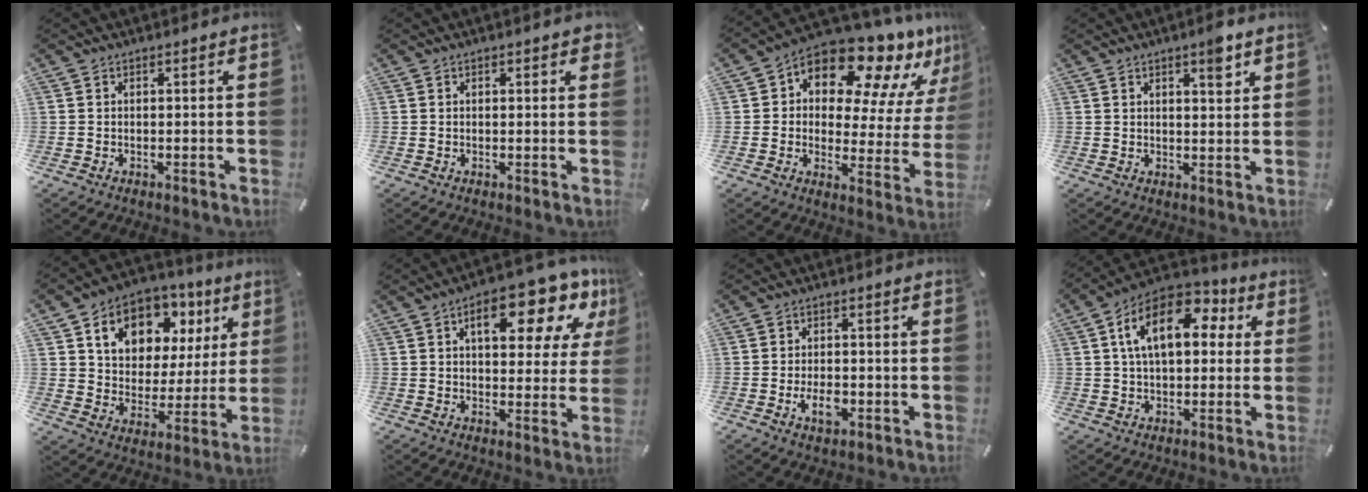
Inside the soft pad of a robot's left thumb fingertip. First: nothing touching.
{"total": 1.2, "force": [0.5, 0.5, 0.9], "torque": [-0.010, 0.001, 0.007]}
{"total": 13.9, "force": [10.7, 6.2, 6.4], "torque": [-0.102, -0.102, 0.179]}
{"total": 4.8, "force": [3.1, 1.6, 3.4], "torque": [-0.040, -0.014, 0.046]}
{"total": 14.0, "force": [7.0, 10.3, 6.3], "torque": [-0.105, -0.031, 0.124]}
{"total": 17.4, "force": [8.7, 8.1, 12.6], "torque": [-0.157, -0.043, 0.134]}
{"total": 5.1, "force": [-1.6, 2.9, 3.8], "torque": [-0.082, 0.003, -0.030]}
{"total": 15.9, "force": [4.9, 9.1, 12.1], "torque": [-0.215, -0.003, 0.079]}